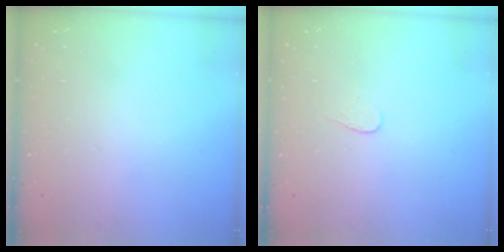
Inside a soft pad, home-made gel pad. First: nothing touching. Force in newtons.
{"total": 3.4, "press": 3.4, "slide": 0.4}